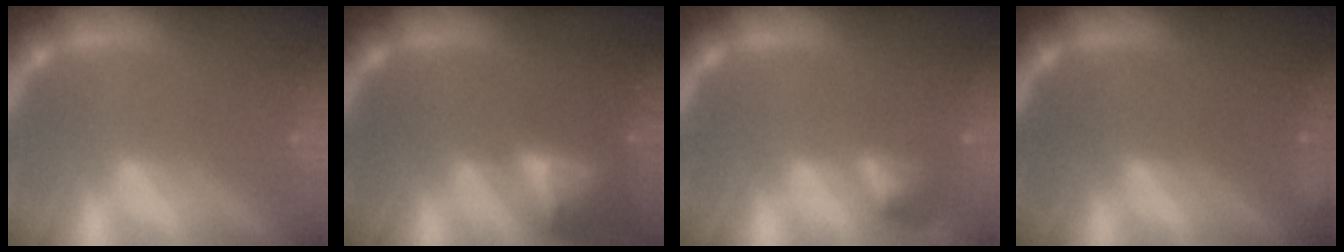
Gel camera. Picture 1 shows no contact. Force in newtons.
{"total": 5.5}
{"total": 2.4}
{"total": 1.9}